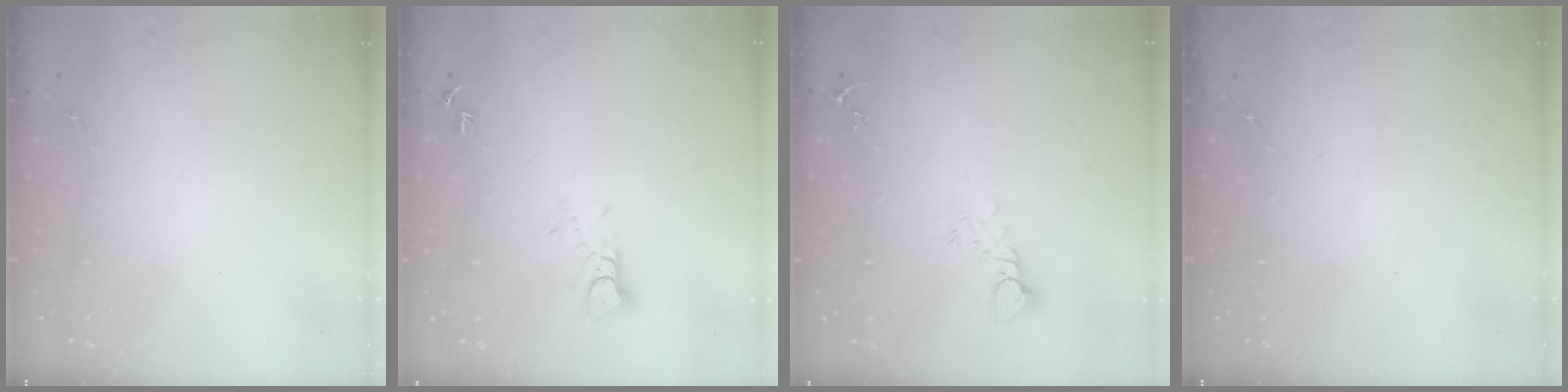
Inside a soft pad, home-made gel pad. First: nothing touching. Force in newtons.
{"total": 3.8, "press": 3.8, "slide": 0.2}
{"total": 5.5, "press": 5.5, "slide": 0.4}
{"total": 0.0}